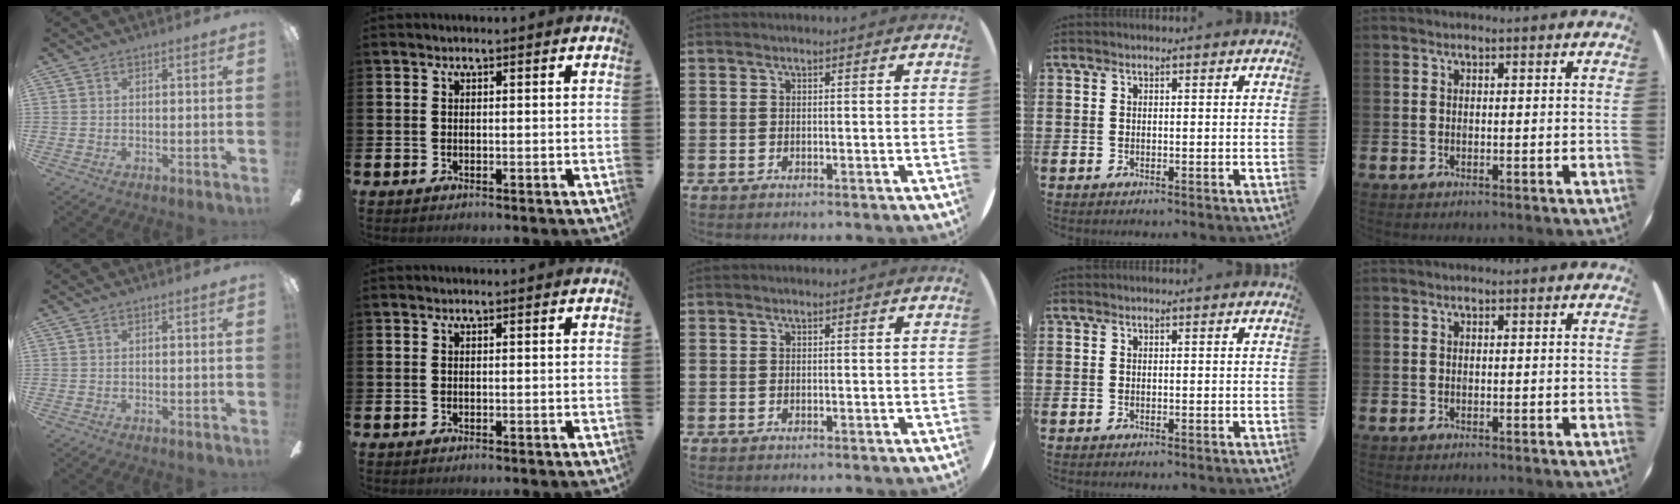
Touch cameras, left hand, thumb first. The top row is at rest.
{}